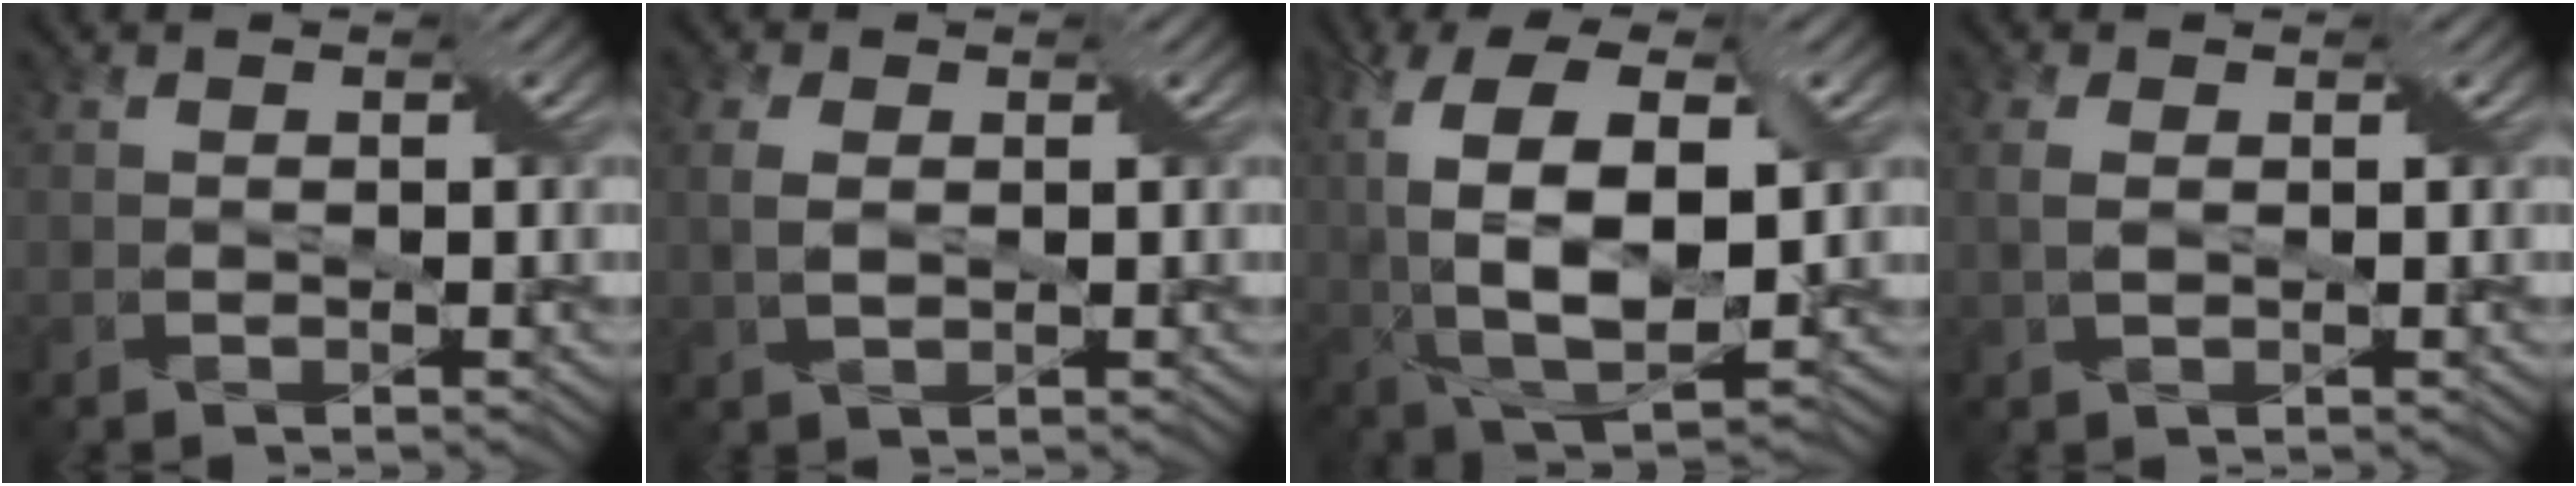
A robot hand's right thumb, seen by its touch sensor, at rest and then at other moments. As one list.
[{"total": 2.8, "force": [0.5, 1.8, 2.1], "torque": [-0.056, 0.002, 0.012]}, {"total": 15.8, "force": [1.7, 8.5, 13.2], "torque": [-0.274, -0.005, 0.039]}, {"total": 2.0, "force": [0.3, 1.1, 1.6], "torque": [-0.039, 0.001, 0.009]}]